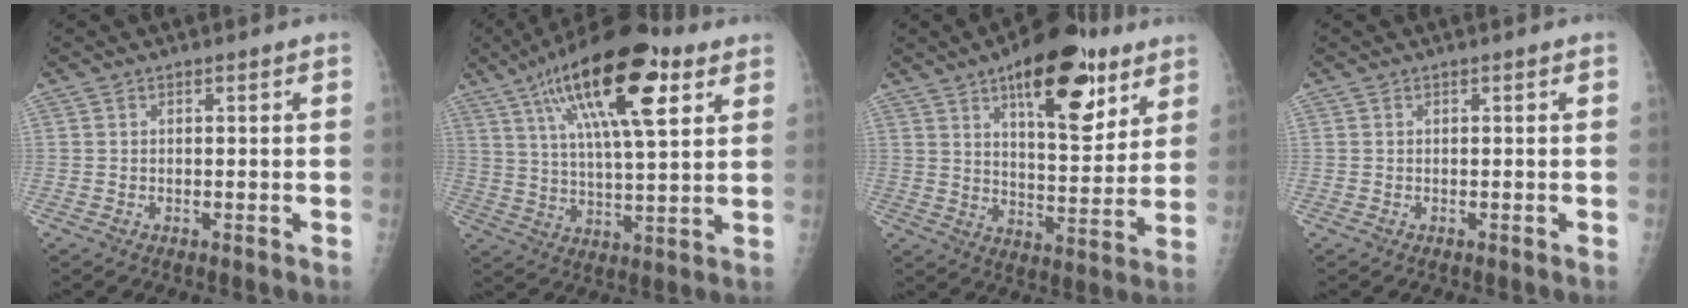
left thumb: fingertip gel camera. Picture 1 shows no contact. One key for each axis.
{"total": 20.9, "fx": 10.0, "fy": 6.8, "fz": 17.1, "tx": -0.271, "ty": -0.015, "tz": 0.164}
{"total": 19.2, "fx": 10.4, "fy": 8.0, "fz": 14.1, "tx": -0.160, "ty": -0.046, "tz": 0.154}
{"total": 0.0}